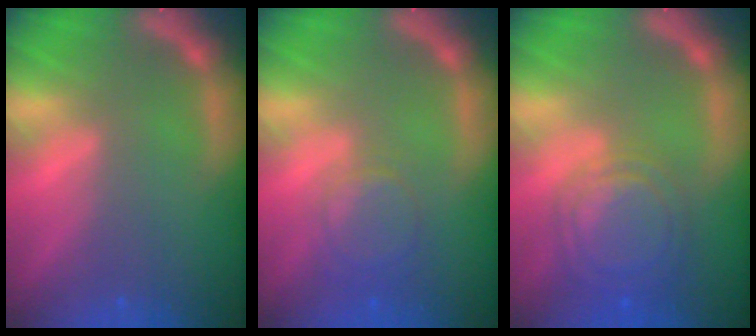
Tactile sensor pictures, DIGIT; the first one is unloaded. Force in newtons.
{"total": 4.0}
{"total": 7.6}